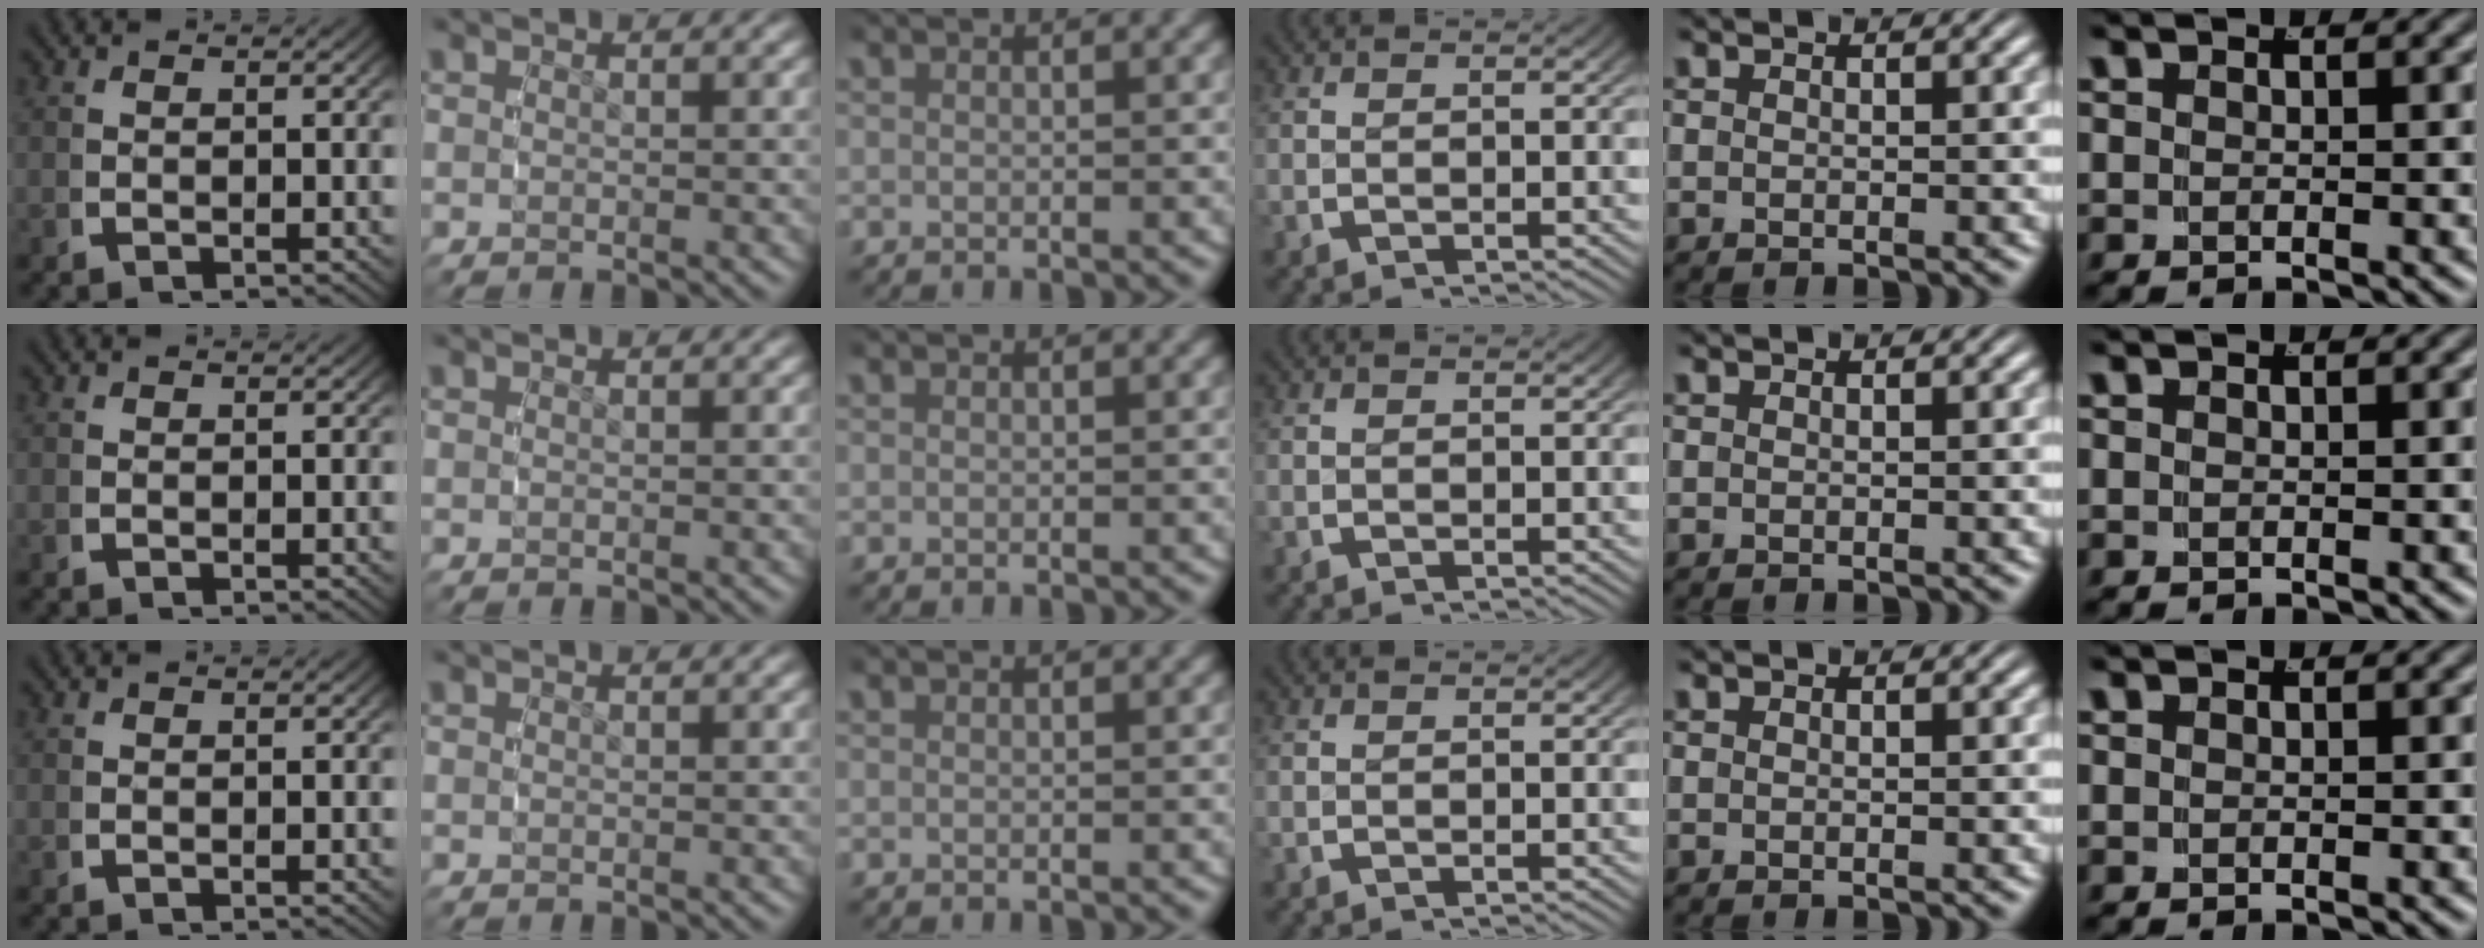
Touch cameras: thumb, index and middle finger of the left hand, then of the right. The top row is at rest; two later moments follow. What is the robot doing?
{"motion": "grasp_and_lifting", "object": "camera"}